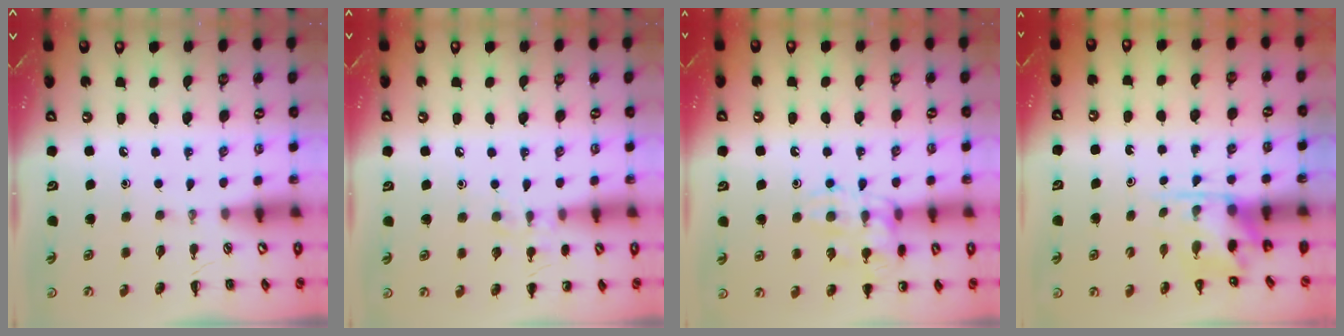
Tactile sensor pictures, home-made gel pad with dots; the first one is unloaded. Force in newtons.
{"total": 7.1, "press": 6.8, "slide": 2.0}
{"total": 14.6, "press": 14.5, "slide": 1.5}
{"total": 4.8, "press": 4.7, "slide": 0.4}